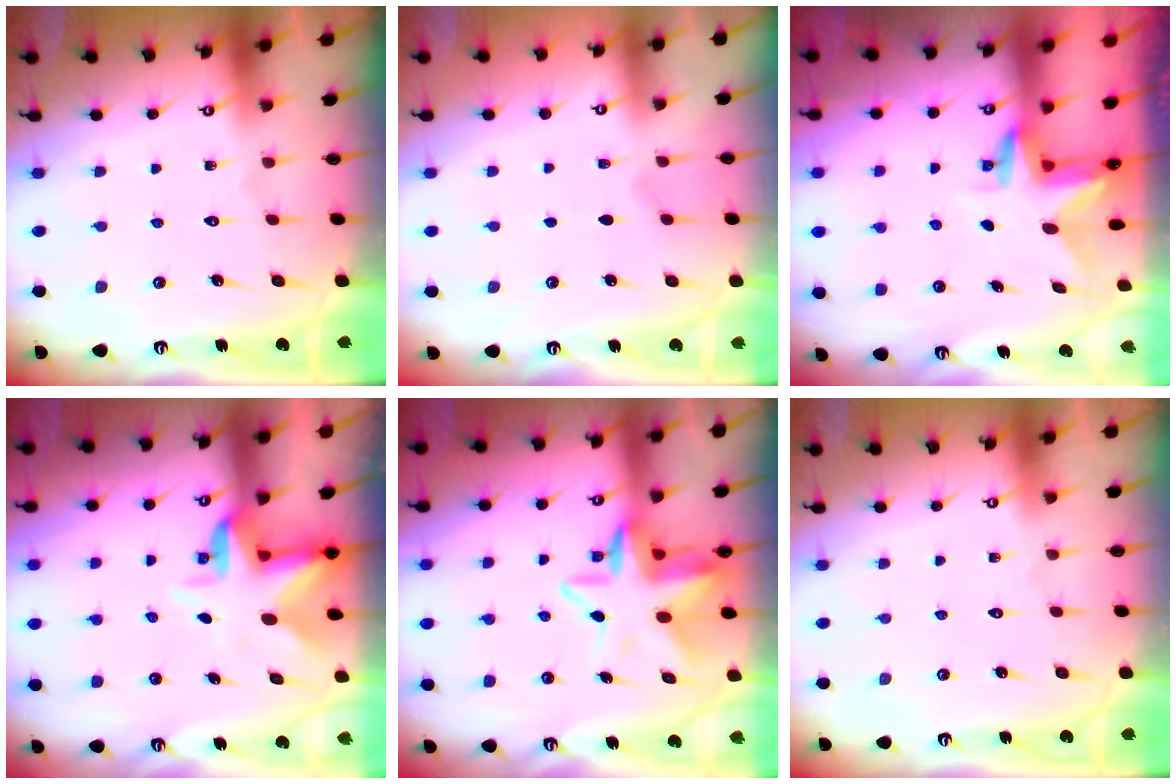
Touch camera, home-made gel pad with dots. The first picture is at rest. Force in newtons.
{"total": 3.6, "press": 3.1, "slide": 1.8}
{"total": 3.1, "press": 3.0, "slide": 0.3}
{"total": 4.9, "press": 4.6, "slide": 1.5}
{"total": 10.1, "press": 9.8, "slide": 2.4}
{"total": 0.0}